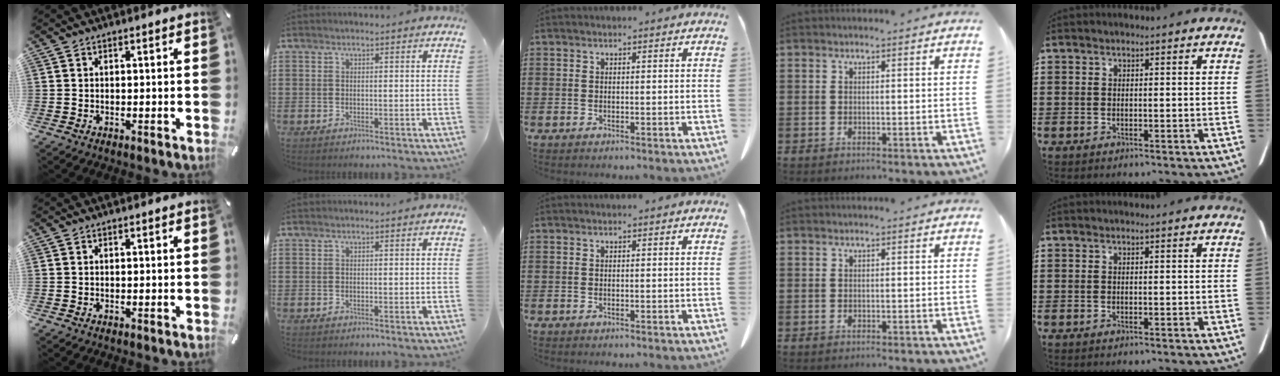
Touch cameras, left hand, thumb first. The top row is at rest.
{}